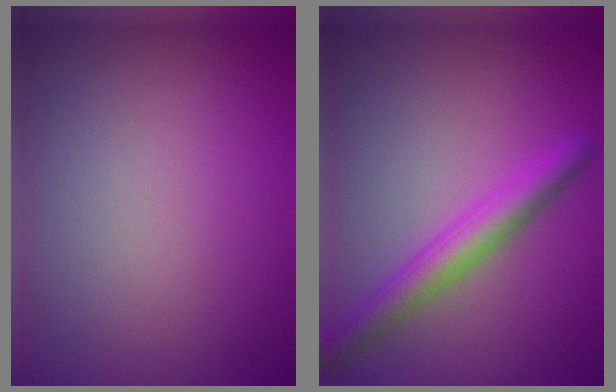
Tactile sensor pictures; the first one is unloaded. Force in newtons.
{"total": 3.8, "press": 3.8, "slide": 0.1}